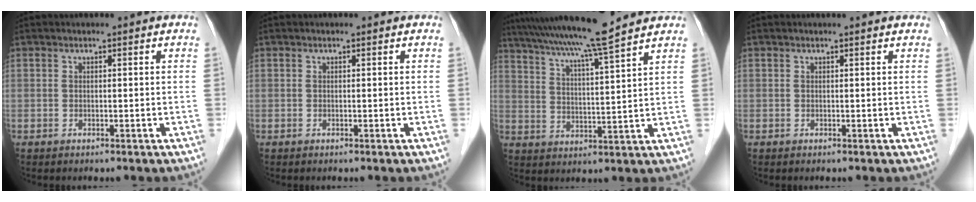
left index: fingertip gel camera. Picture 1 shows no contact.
{"total": 0.0}
{"total": 13.8, "force": [11.9, -1.6, 6.9], "torque": [-0.121, 0.002, 0.182]}
{"total": 1.6, "force": [1.5, 0.2, 0.5], "torque": [-0.010, 0.010, 0.012]}